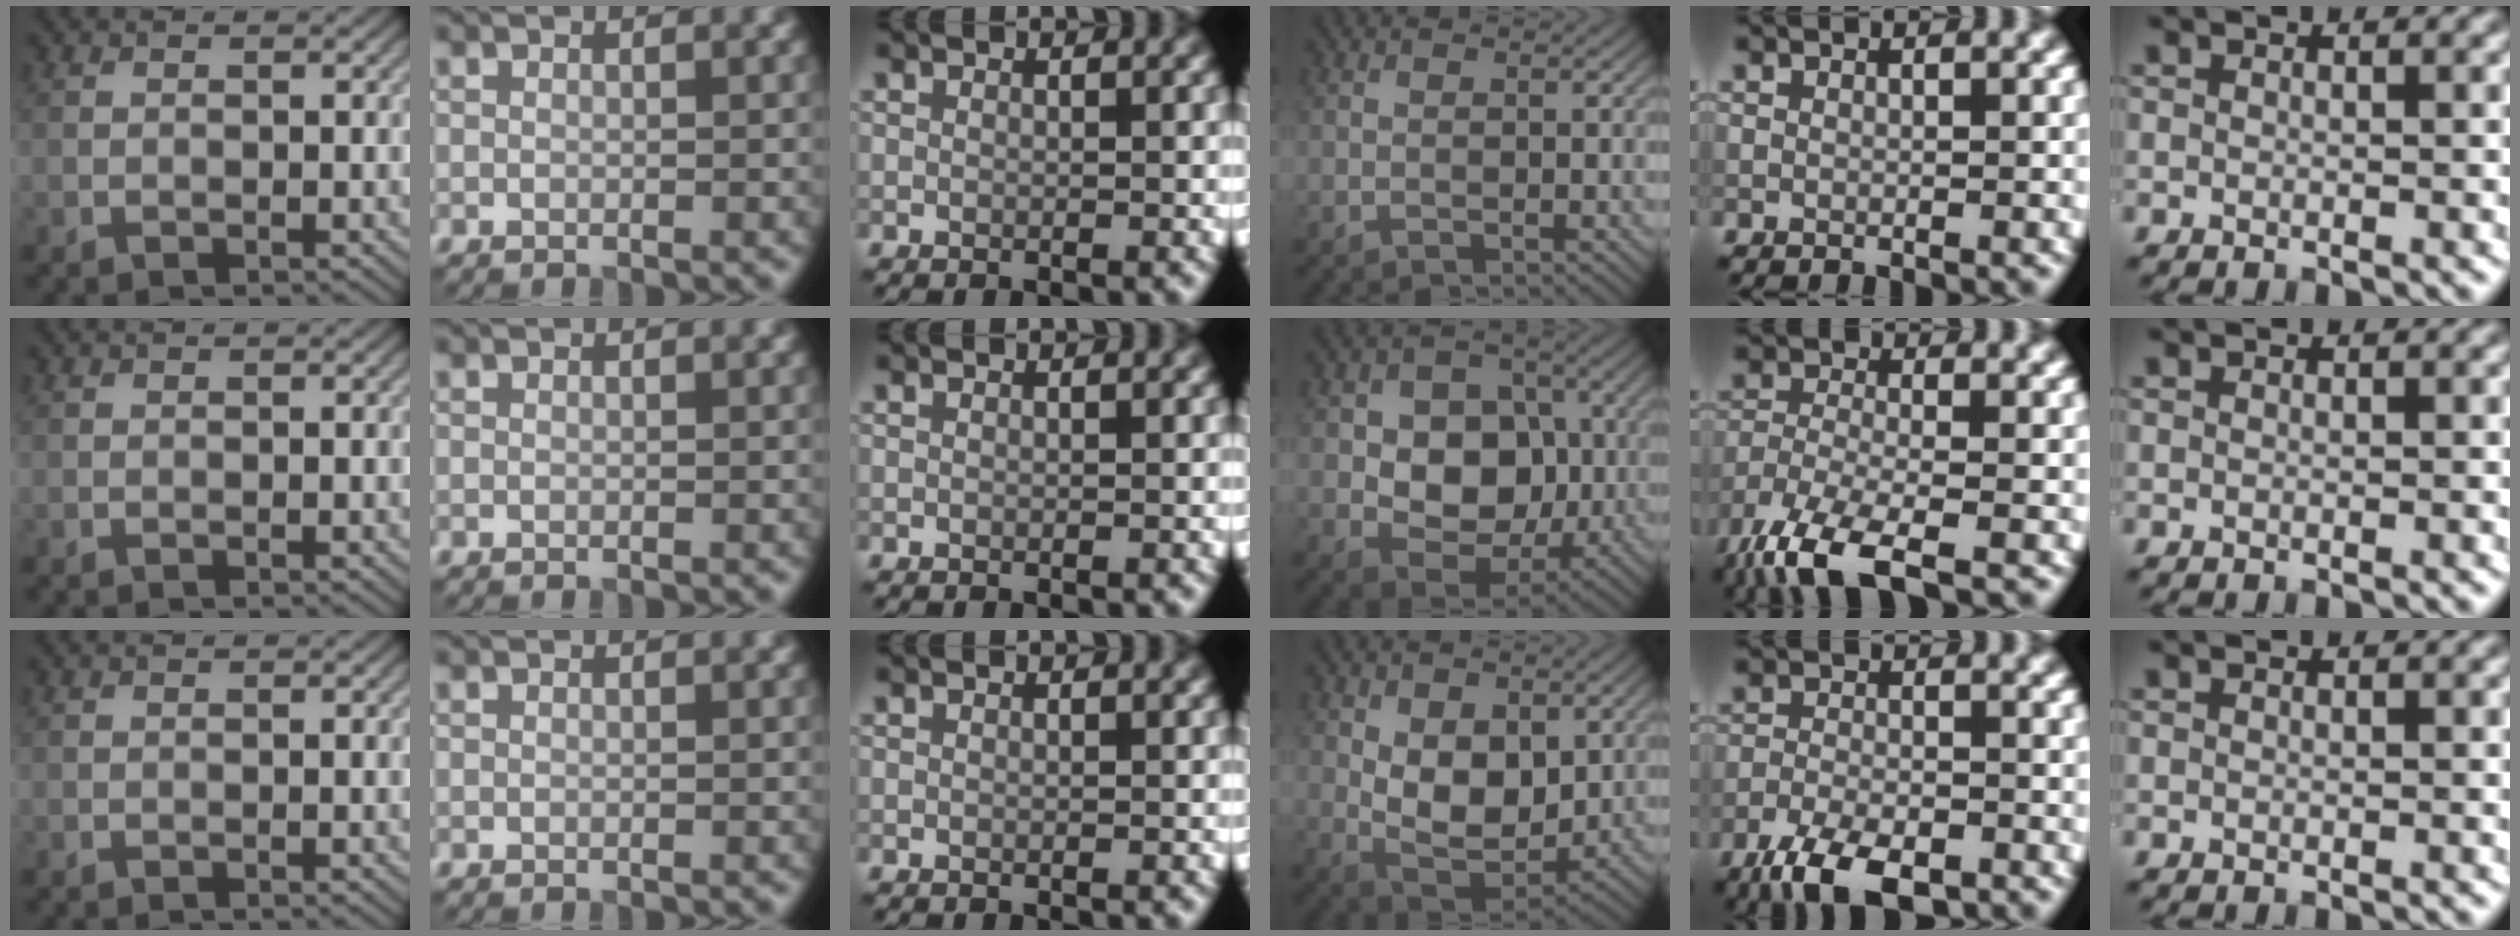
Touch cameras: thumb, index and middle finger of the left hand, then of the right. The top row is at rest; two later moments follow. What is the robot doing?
{"motion": "lift_and_place", "object": "coin"}